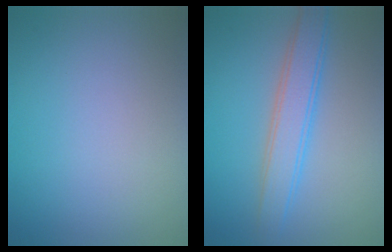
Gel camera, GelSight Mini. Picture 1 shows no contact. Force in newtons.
{"total": 3.7, "press": 3.7, "slide": 0.1}